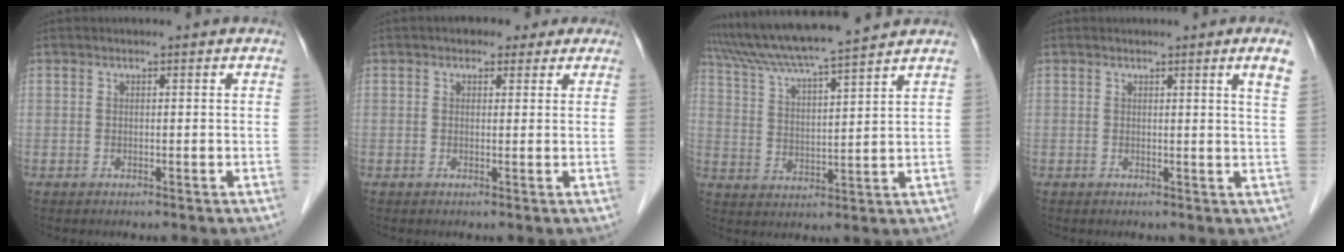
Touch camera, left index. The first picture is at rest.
{"total": 3.9, "force": [2.4, 2.7, 1.5], "torque": [-0.010, 0.023, 0.029]}
{"total": 12.9, "force": [11.6, -1.4, 5.5], "torque": [-0.104, 0.017, 0.197]}
{"total": 3.4, "force": [2.1, -0.7, 2.6], "torque": [-0.032, -0.012, 0.021]}